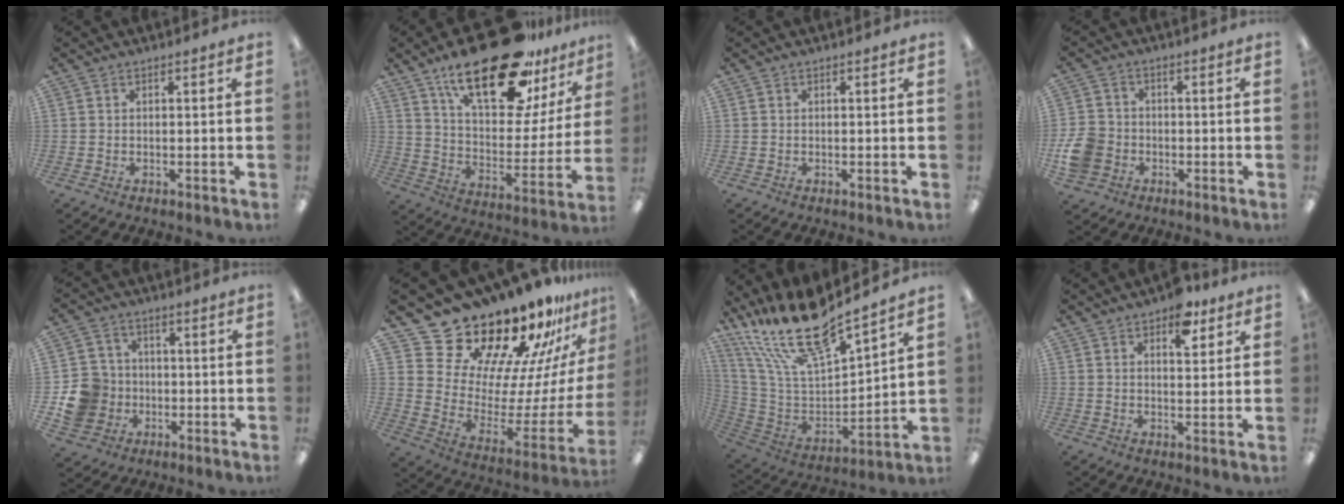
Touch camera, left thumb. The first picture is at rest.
{"total": 27.1, "force": [18.4, 10.4, 17.0], "torque": [-0.266, -0.107, 0.307]}
{"total": 0.0}
{"total": 7.6, "force": [-2.0, 6.5, 3.4], "torque": [-0.083, 0.016, -0.039]}
{"total": 10.8, "force": [-2.6, 10.1, 2.7], "torque": [-0.064, 0.033, -0.037]}
{"total": 22.9, "force": [20.1, 9.1, 6.1], "torque": [-0.091, -0.176, 0.371]}
{"total": 20.7, "force": [16.9, 5.1, 10.7], "torque": [-0.221, -0.117, 0.298]}
{"total": 7.7, "force": [4.9, 3.8, 4.5], "torque": [-0.043, -0.025, 0.079]}